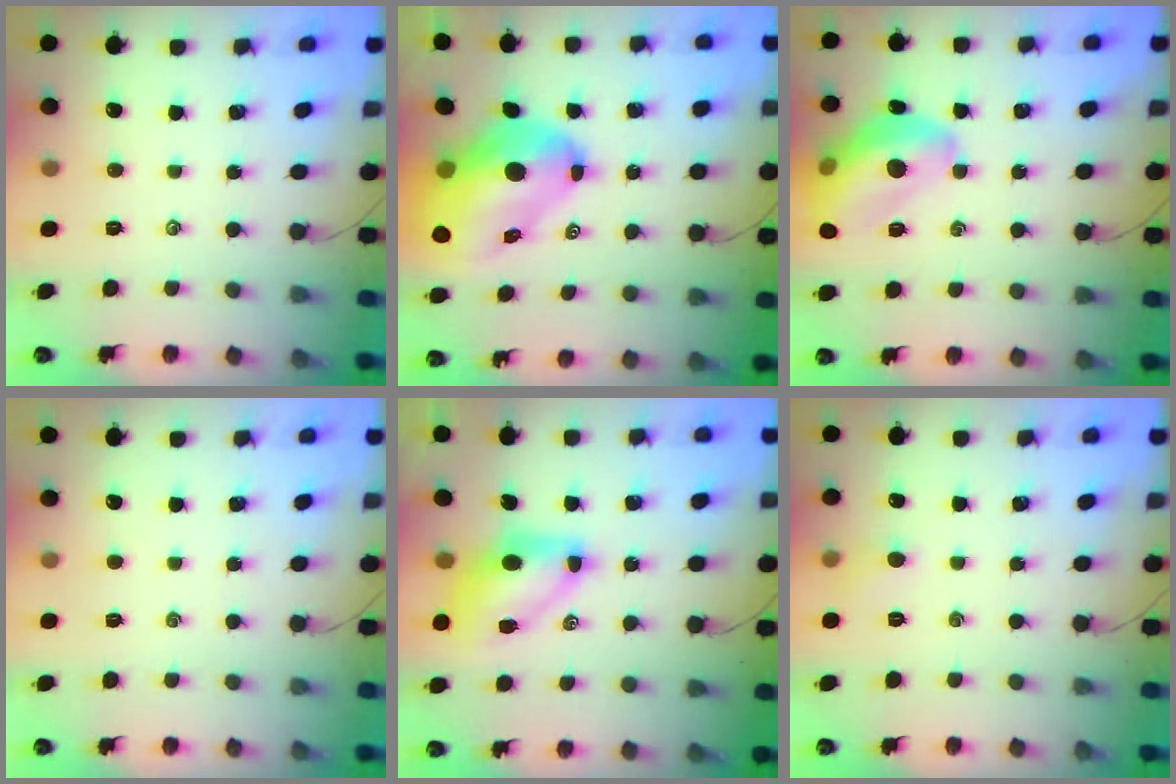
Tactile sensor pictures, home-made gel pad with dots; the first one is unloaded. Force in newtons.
{"total": 16.8, "press": 16.1, "slide": 4.9}
{"total": 16.4, "press": 16.3, "slide": 1.8}
{"total": 0.0}
{"total": 8.4, "press": 8.2, "slide": 1.8}
{"total": 4.4, "press": 4.1, "slide": 1.4}